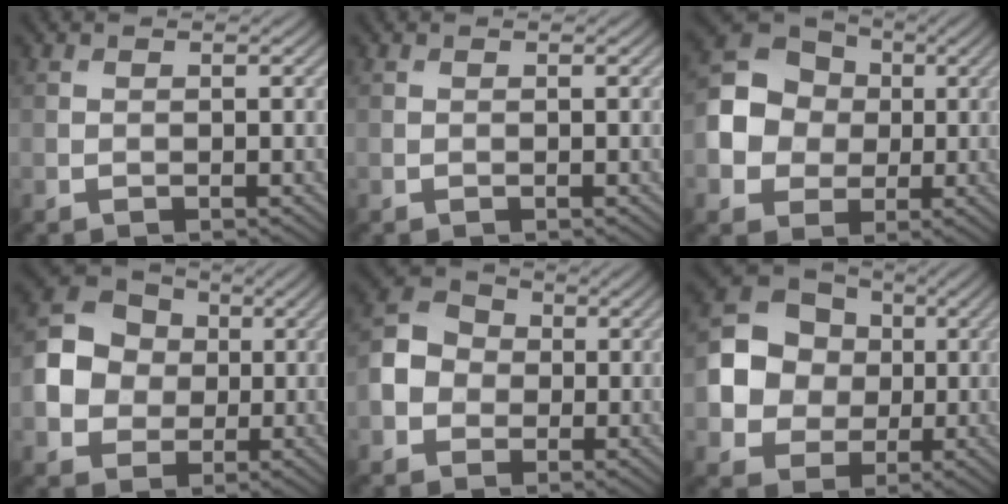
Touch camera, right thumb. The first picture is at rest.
{"total": 0.0}
{"total": 9.9, "force": [0.0, 8.8, 4.5], "torque": [-0.117, 0.011, -0.016]}
{"total": 8.4, "force": [-0.1, 7.4, 4.1], "torque": [-0.105, 0.007, -0.007]}
{"total": 5.6, "force": [-1.0, 4.8, 2.6], "torque": [-0.066, 0.006, -0.029]}
{"total": 10.6, "force": [0.3, 9.4, 4.8], "torque": [-0.119, 0.013, -0.004]}